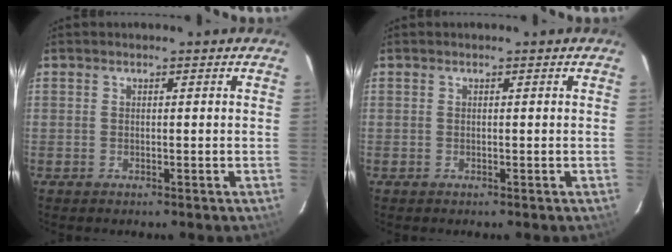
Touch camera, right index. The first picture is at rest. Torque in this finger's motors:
{"motor_torque": [-0.01, 0.00, 0.00, 0.00]}